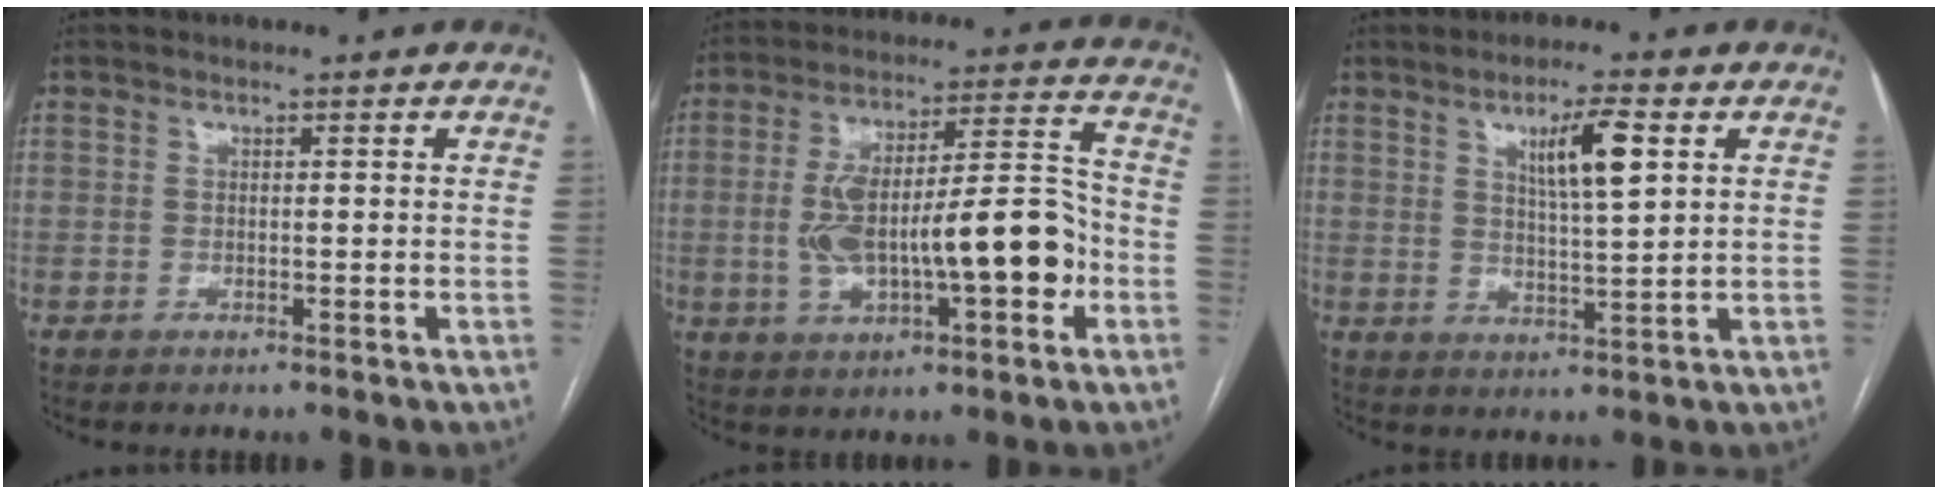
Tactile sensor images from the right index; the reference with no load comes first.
{"total": 17.2, "force": [-3.0, 4.9, 16.2], "torque": [-0.278, 0.031, -0.038]}
{"total": 7.2, "force": [2.8, 0.7, 6.6], "torque": [-0.115, 0.000, 0.048]}